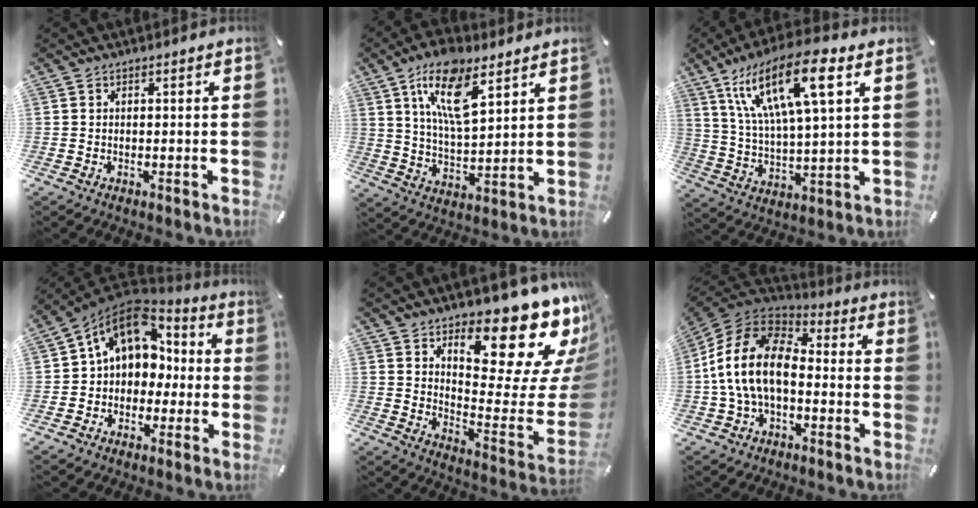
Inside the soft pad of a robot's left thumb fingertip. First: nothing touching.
{"total": 14.7, "force": [8.8, 5.8, 10.2], "torque": [-0.199, -0.023, 0.153]}
{"total": 18.7, "force": [9.4, 5.5, 15.2], "torque": [-0.306, -0.023, 0.149]}
{"total": 12.3, "force": [4.0, 9.5, 6.8], "torque": [-0.134, -0.017, 0.074]}
{"total": 20.2, "force": [13.7, 8.4, 12.3], "torque": [-0.131, -0.128, 0.218]}
{"total": 15.7, "force": [-3.0, 10.1, 11.6], "torque": [-0.257, 0.019, -0.064]}